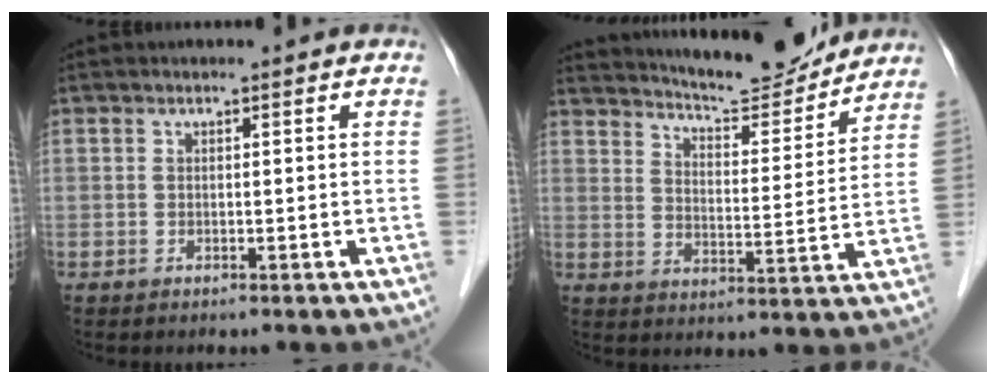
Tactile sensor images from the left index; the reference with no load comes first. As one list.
[{"total": 14.4, "force": [13.6, 1.8, 4.3], "torque": [-0.070, -0.010, 0.195]}]